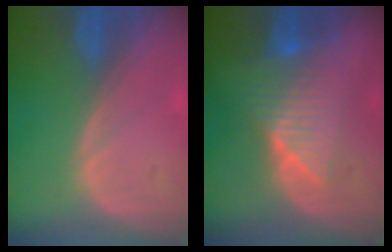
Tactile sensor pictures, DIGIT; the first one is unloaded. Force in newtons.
{"total": 7.4, "press": 7.2, "slide": 1.6}